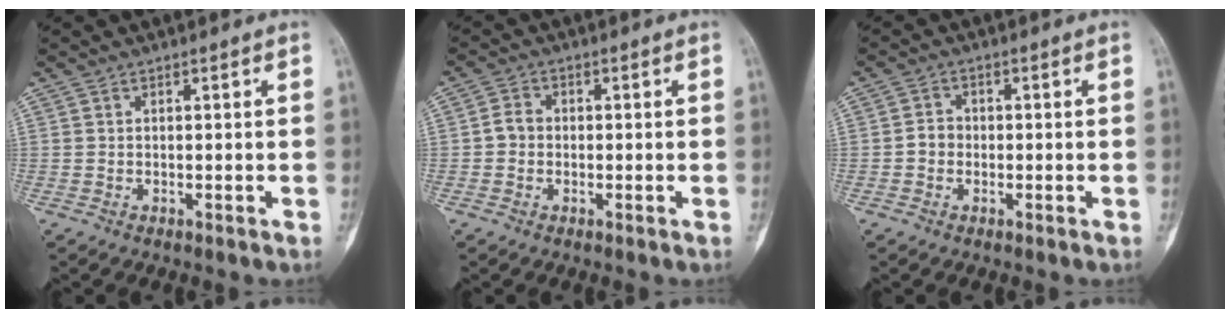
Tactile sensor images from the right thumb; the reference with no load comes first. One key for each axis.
{"total": 2.7, "fx": -0.4, "fy": 2.4, "fz": 1.3, "tx": -0.014, "ty": 0.010, "tz": -0.013}
{"total": 2.6, "fx": -0.6, "fy": 2.3, "fz": 1.1, "tx": -0.007, "ty": 0.009, "tz": -0.017}